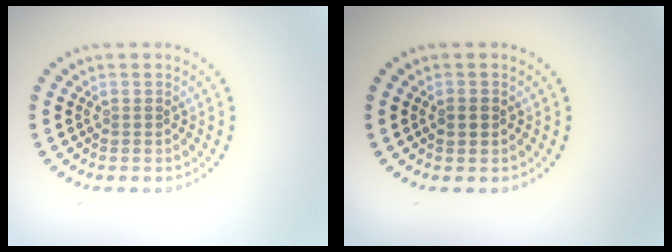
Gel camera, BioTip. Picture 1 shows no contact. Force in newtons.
{"total": 1.0, "press": 1.0, "slide": 0.1}